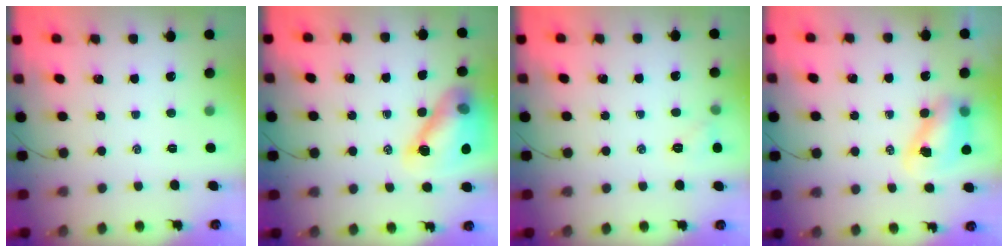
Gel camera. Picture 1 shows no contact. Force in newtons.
{"total": 13.8, "press": 13.3, "slide": 3.7}
{"total": 4.2, "press": 4.0, "slide": 1.3}
{"total": 8.0, "press": 7.8, "slide": 1.8}